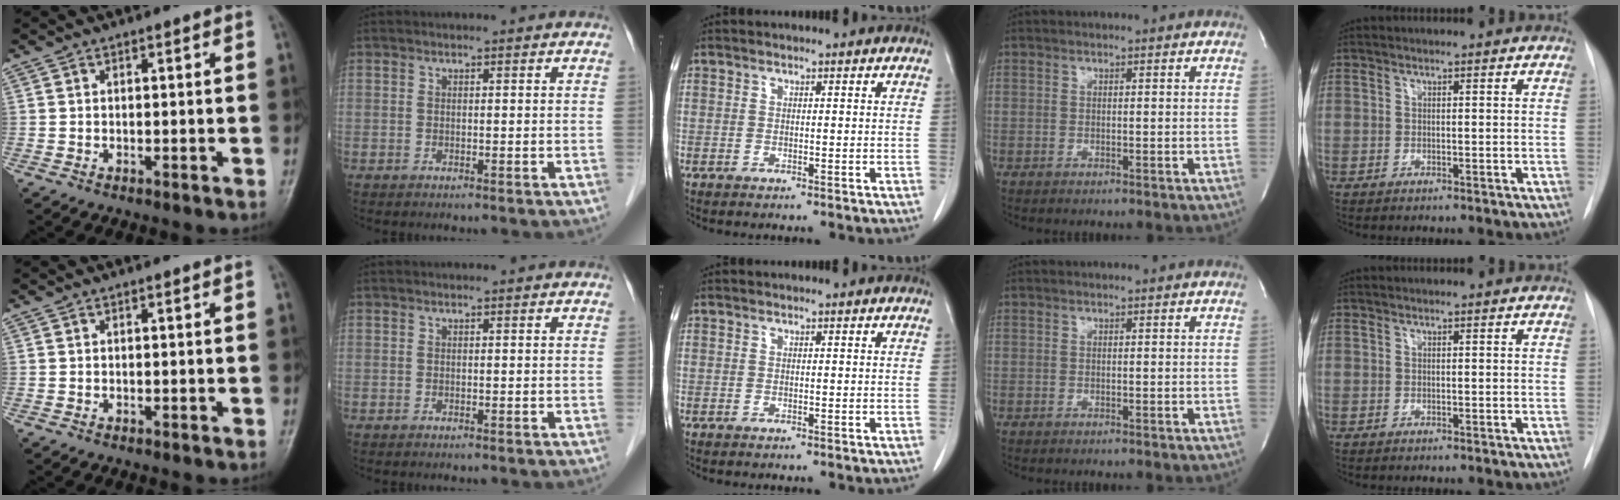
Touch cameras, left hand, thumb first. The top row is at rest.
{}